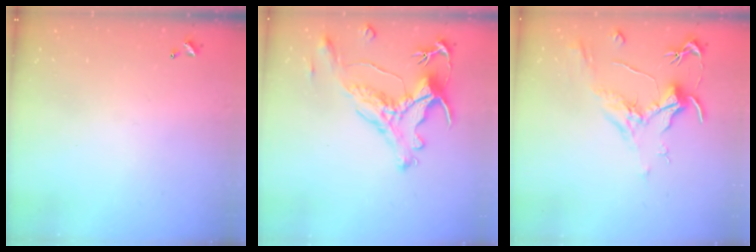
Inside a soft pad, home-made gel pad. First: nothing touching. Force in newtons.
{"total": 1.9, "press": 1.4, "slide": 1.2}
{"total": 2.1, "press": 2.0, "slide": 0.8}